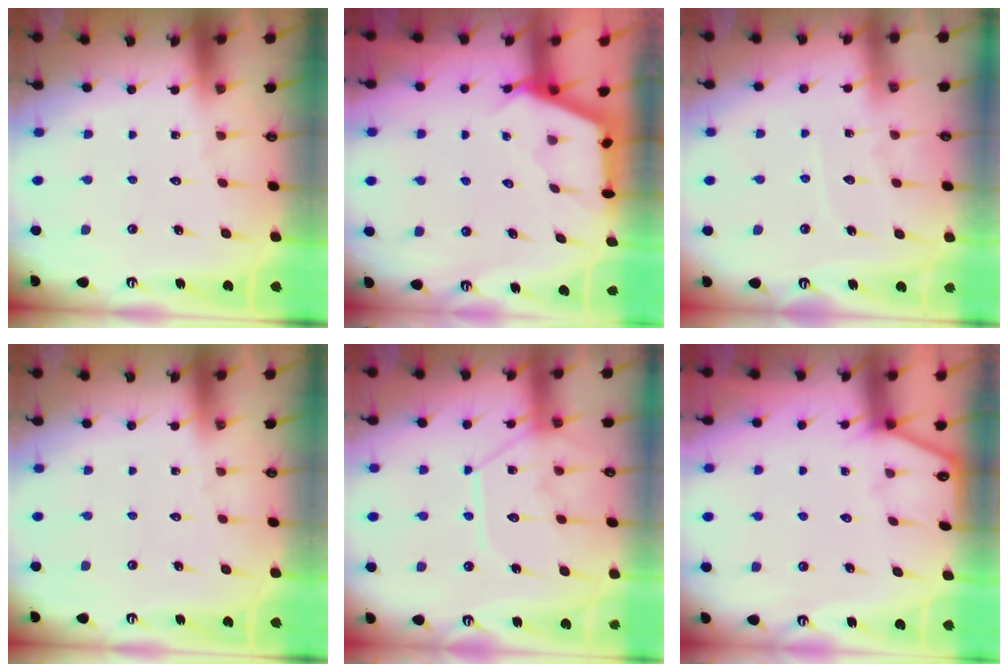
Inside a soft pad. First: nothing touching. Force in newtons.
{"total": 3.0, "press": 3.0, "slide": 0.4}
{"total": 4.3, "press": 4.3, "slide": 0.3}
{"total": 0.0}
{"total": 13.8, "press": 13.8, "slide": 1.5}
{"total": 1.5, "press": 1.5, "slide": 0.2}